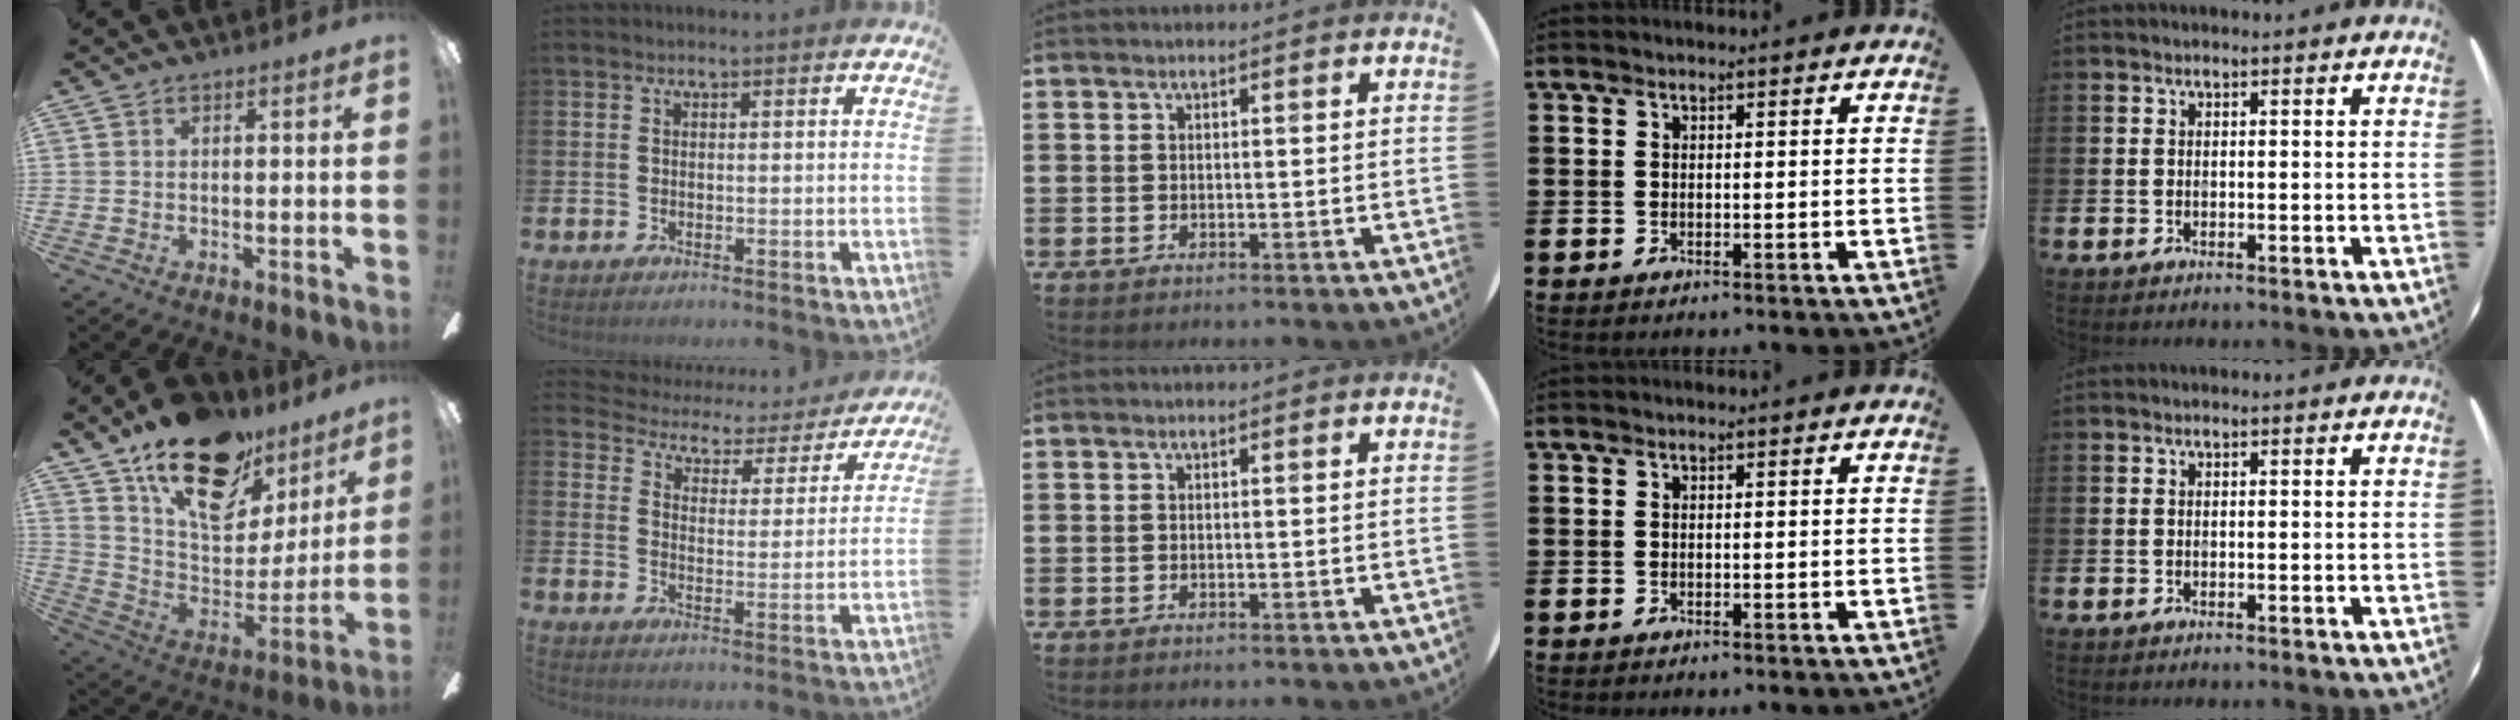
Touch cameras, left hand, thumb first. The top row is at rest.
{"thumb": {"total": 23.5, "force": [15.5, 12.3, 12.7], "torque": [-0.191, -0.090, 0.276]}, "index": {"total": 3.7, "force": [3.2, 1.9, 0.1], "torque": [-0.035, -0.029, 0.047]}}